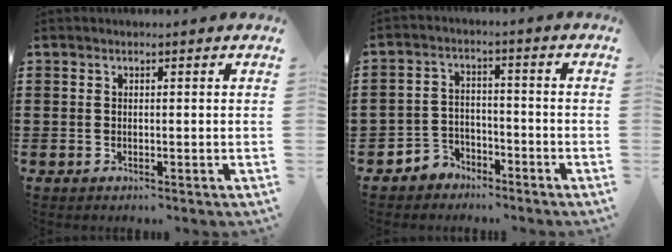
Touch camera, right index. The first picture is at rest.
{"total": 4.0, "force": [-3.4, 2.1, 0.2], "torque": [-0.021, 0.008, -0.072]}